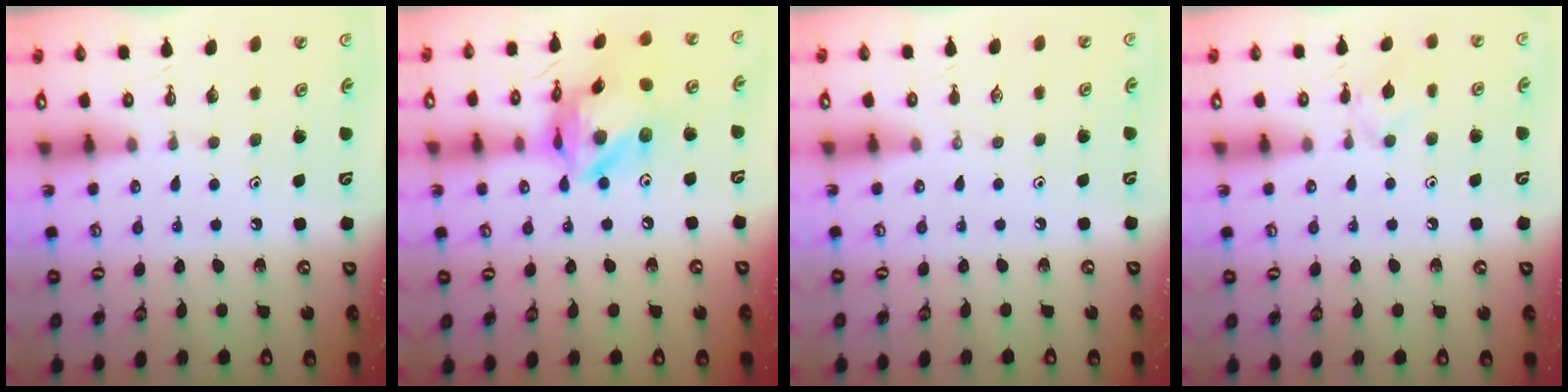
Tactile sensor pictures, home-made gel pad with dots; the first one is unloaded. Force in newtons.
{"total": 17.3, "press": 17.2, "slide": 1.9}
{"total": 0.0}
{"total": 5.9, "press": 5.8, "slide": 0.8}